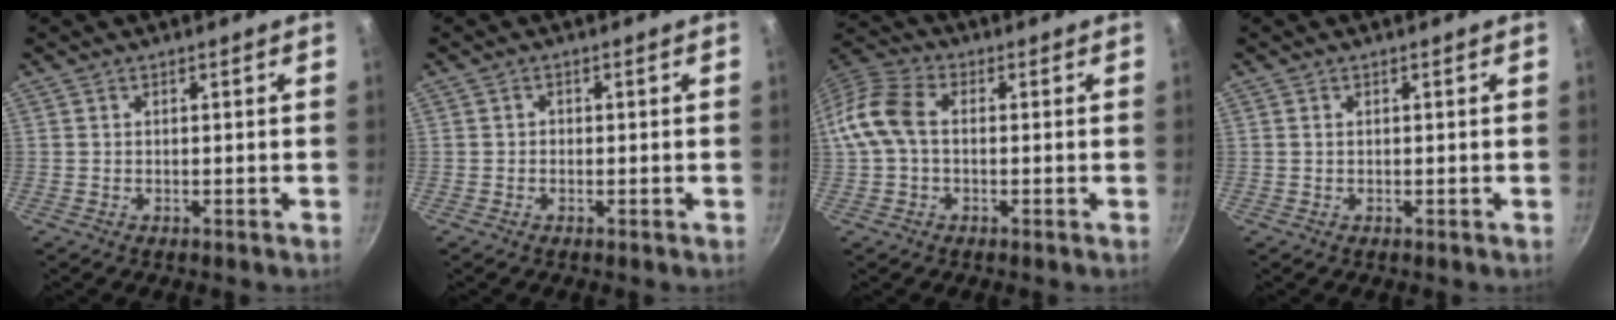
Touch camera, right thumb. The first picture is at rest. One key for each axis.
{"total": 0.6, "fx": -0.3, "fy": 0.6, "fz": 0.1, "tx": 0.000, "ty": 0.002, "tz": -0.007}
{"total": 9.5, "fx": 0.1, "fy": 6.3, "fz": 7.1, "tx": -0.145, "ty": 0.028, "tz": -0.014}
{"total": 0.0}